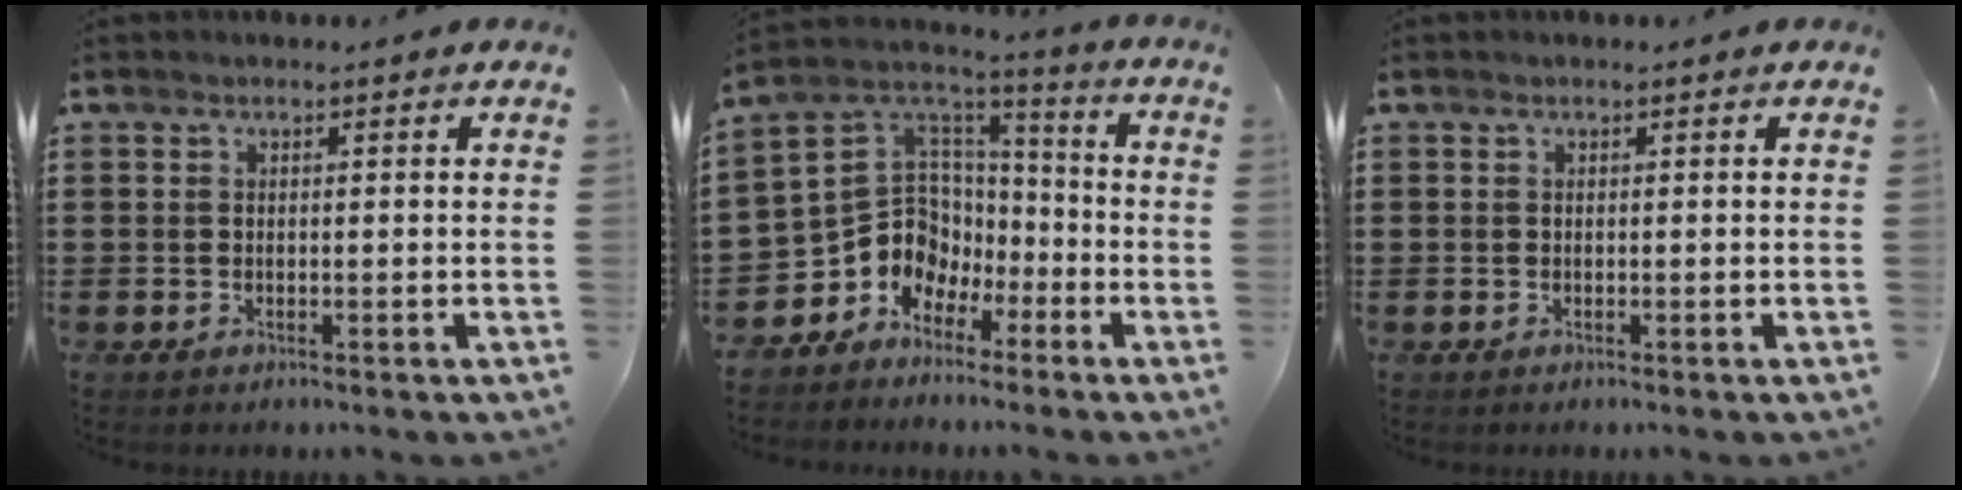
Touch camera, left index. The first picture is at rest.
{"total": 9.4, "force": [-3.6, 8.5, 1.8], "torque": [-0.079, -0.007, -0.068]}
{"total": 0.0}